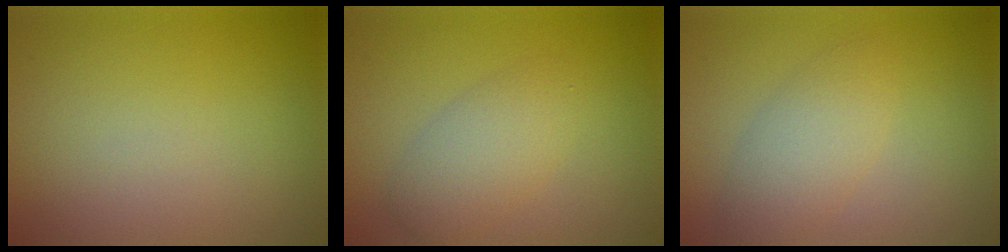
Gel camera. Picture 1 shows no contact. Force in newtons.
{"total": 3.2, "press": 3.2, "slide": 0.0}
{"total": 3.2, "press": 3.2, "slide": 0.0}